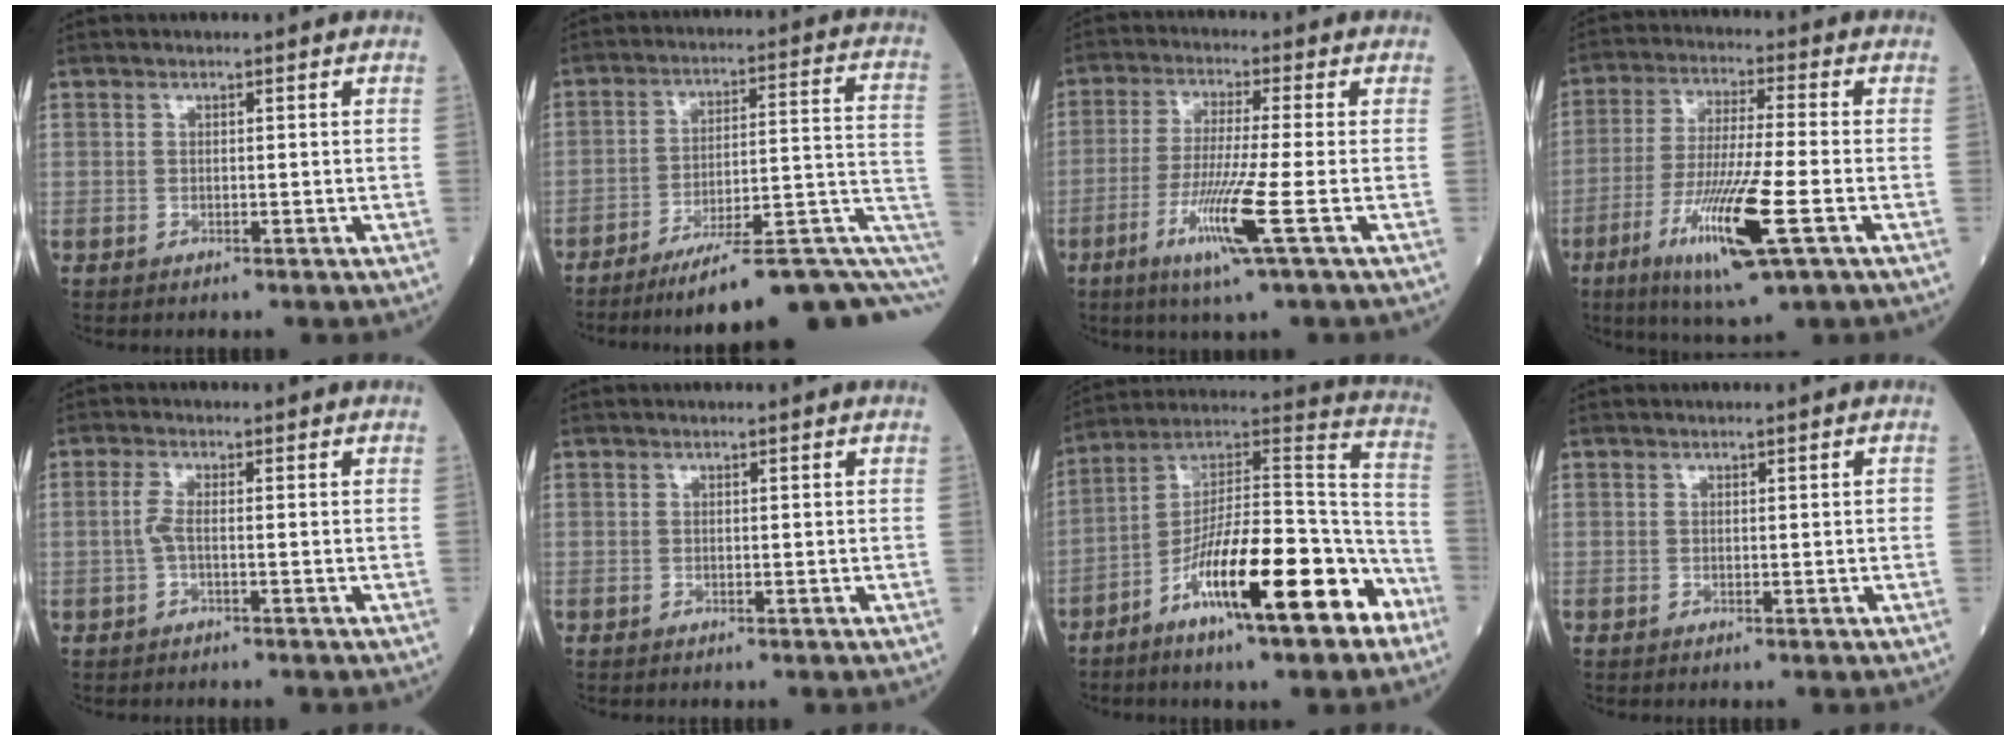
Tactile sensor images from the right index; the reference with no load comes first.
{"total": 19.7, "force": [-10.9, 2.5, 16.2], "torque": [-0.157, 0.045, -0.154]}
{"total": 9.3, "force": [-3.7, -1.1, 8.5], "torque": [-0.168, -0.024, -0.074]}
{"total": 13.7, "force": [-5.4, 0.6, 12.6], "torque": [-0.247, -0.027, -0.096]}
{"total": 2.0, "force": [-0.4, 0.2, 2.0], "torque": [-0.044, 0.002, -0.011]}
{"total": 0.0}
{"total": 21.3, "force": [-10.5, 4.0, 18.1], "torque": [-0.270, 0.011, -0.166]}
{"total": 0.5, "force": [0.1, 0.2, 0.5], "torque": [-0.006, 0.001, 0.002]}